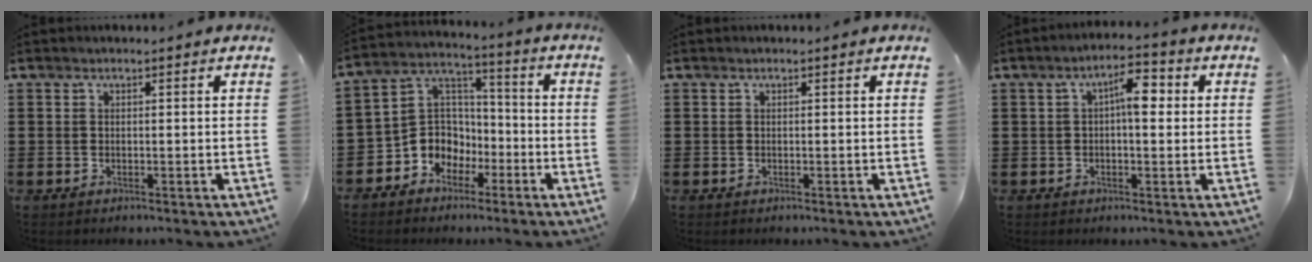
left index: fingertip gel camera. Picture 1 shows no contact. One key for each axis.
{"total": 7.0, "fx": -3.4, "fy": 6.1, "fz": 0.6, "tx": -0.046, "ty": 0.005, "tz": -0.070}
{"total": 0.0}
{"total": 5.8, "fx": 0.8, "fy": 2.3, "fz": 5.2, "tx": -0.079, "ty": 0.006, "tz": 0.005}